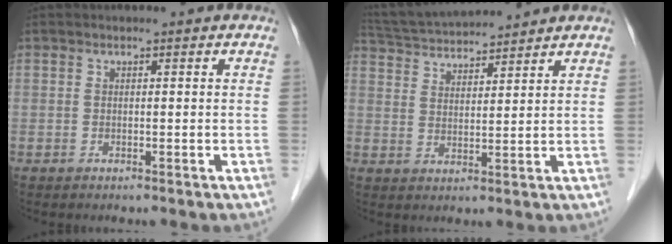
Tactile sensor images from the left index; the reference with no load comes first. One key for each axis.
{"total": 10.5, "fx": 10.0, "fy": 0.3, "fz": 3.2, "tx": -0.072, "ty": 0.026, "tz": 0.171}